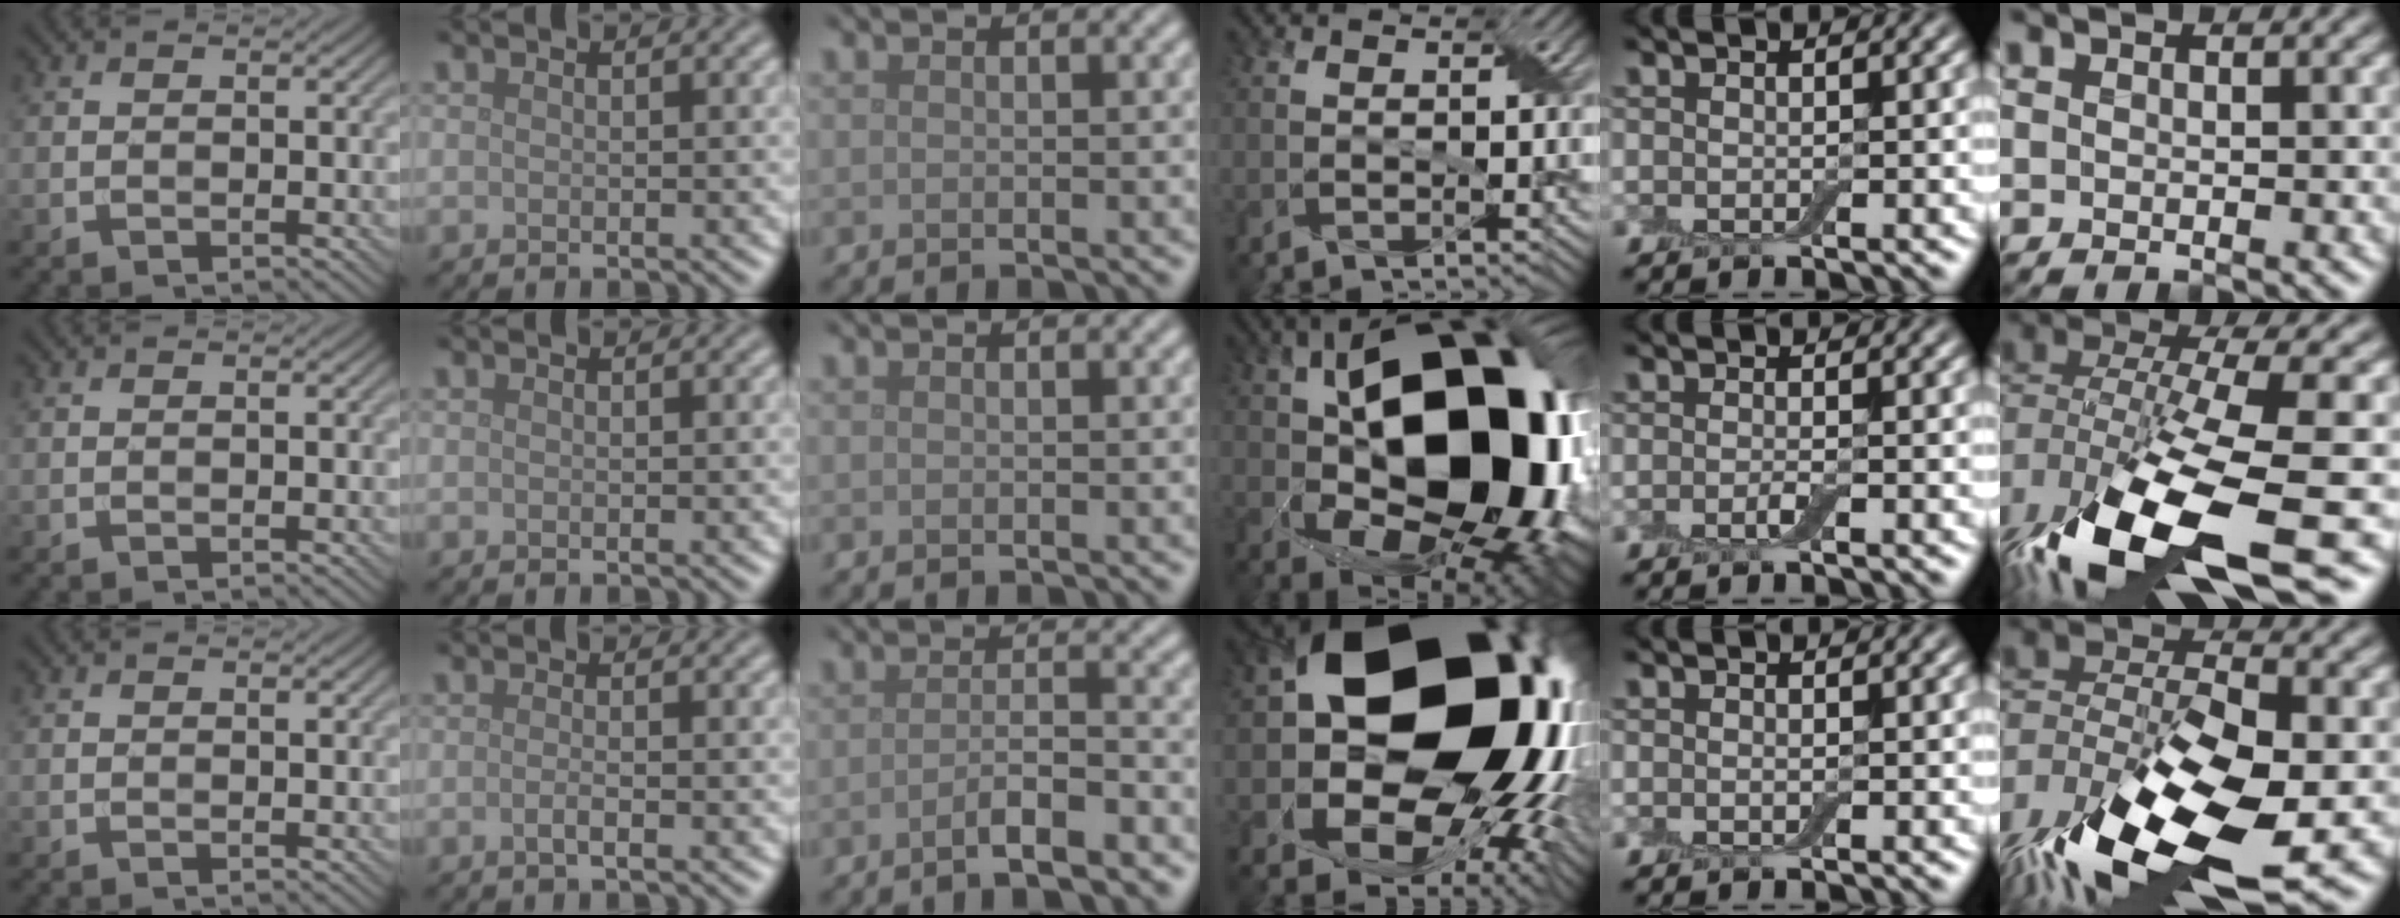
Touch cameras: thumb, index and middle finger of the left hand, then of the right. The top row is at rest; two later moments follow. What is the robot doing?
{"motion": "wrap", "object": "adhesive wrap"}